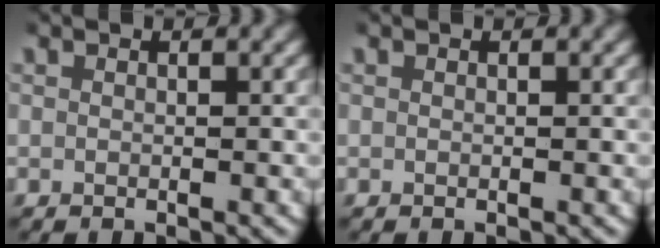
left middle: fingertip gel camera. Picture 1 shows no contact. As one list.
[{"total": 0.0}]